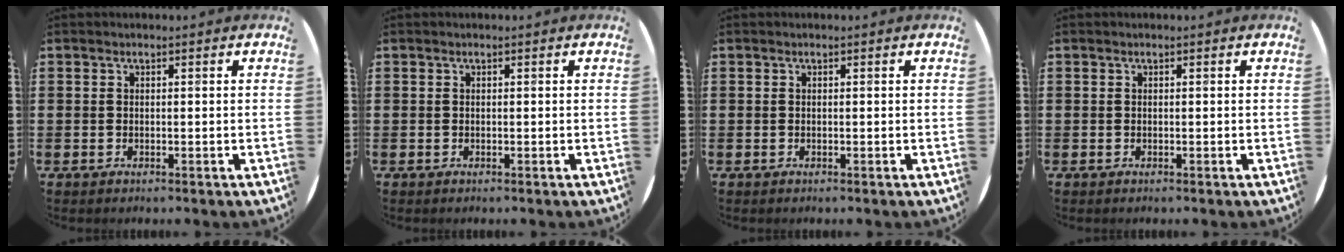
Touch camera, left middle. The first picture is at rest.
{"total": 0.0}
{"total": 0.0}
{"total": 0.0}